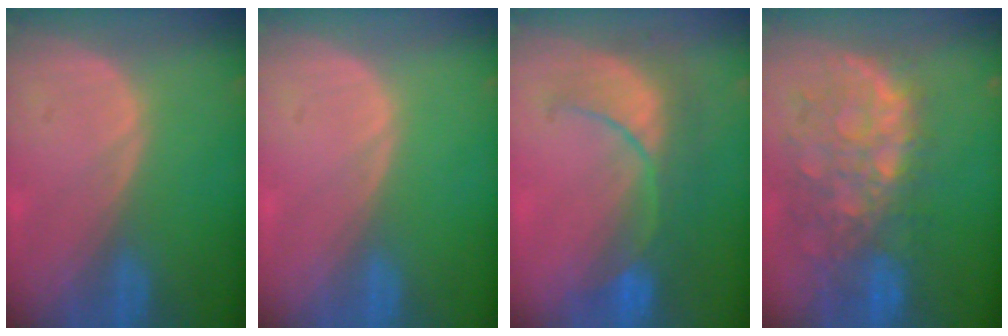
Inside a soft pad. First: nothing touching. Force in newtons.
{"total": 0.0}
{"total": 8.1, "press": 8.1, "slide": 0.7}
{"total": 11.2, "press": 9.8, "slide": 5.4}